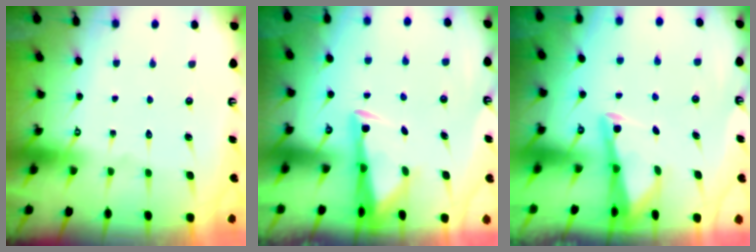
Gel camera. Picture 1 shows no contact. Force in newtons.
{"total": 2.9, "press": 2.8, "slide": 0.9}
{"total": 2.7, "press": 2.7, "slide": 0.2}